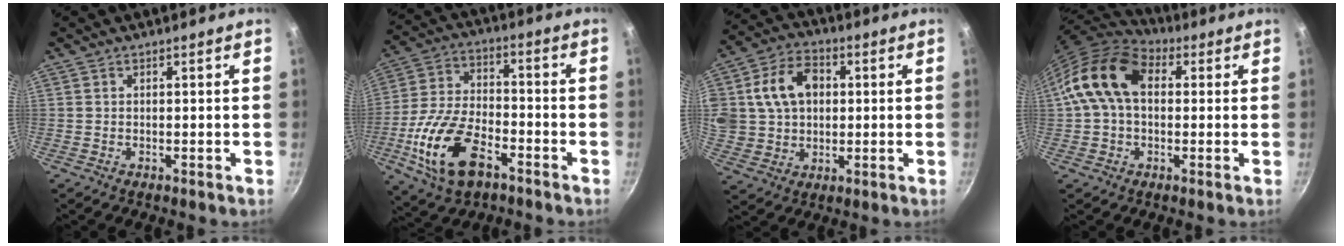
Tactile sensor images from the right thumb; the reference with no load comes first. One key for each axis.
{"total": 16.7, "fx": -7.2, "fy": 8.9, "fz": 12.1, "tx": -0.231, "ty": 0.029, "tz": -0.139}
{"total": 15.4, "fx": 3.1, "fy": 12.0, "fz": 9.2, "tx": -0.161, "ty": 0.018, "tz": 0.054}
{"total": 13.9, "fx": 2.2, "fy": 9.6, "fz": 9.9, "tx": -0.157, "ty": 0.024, "tz": 0.020}